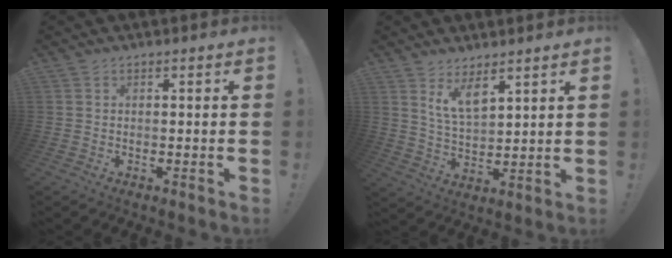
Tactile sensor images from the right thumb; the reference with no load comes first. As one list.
[{"total": 8.7, "force": [6.1, 4.1, 4.7], "torque": [-0.081, -0.039, 0.115]}]